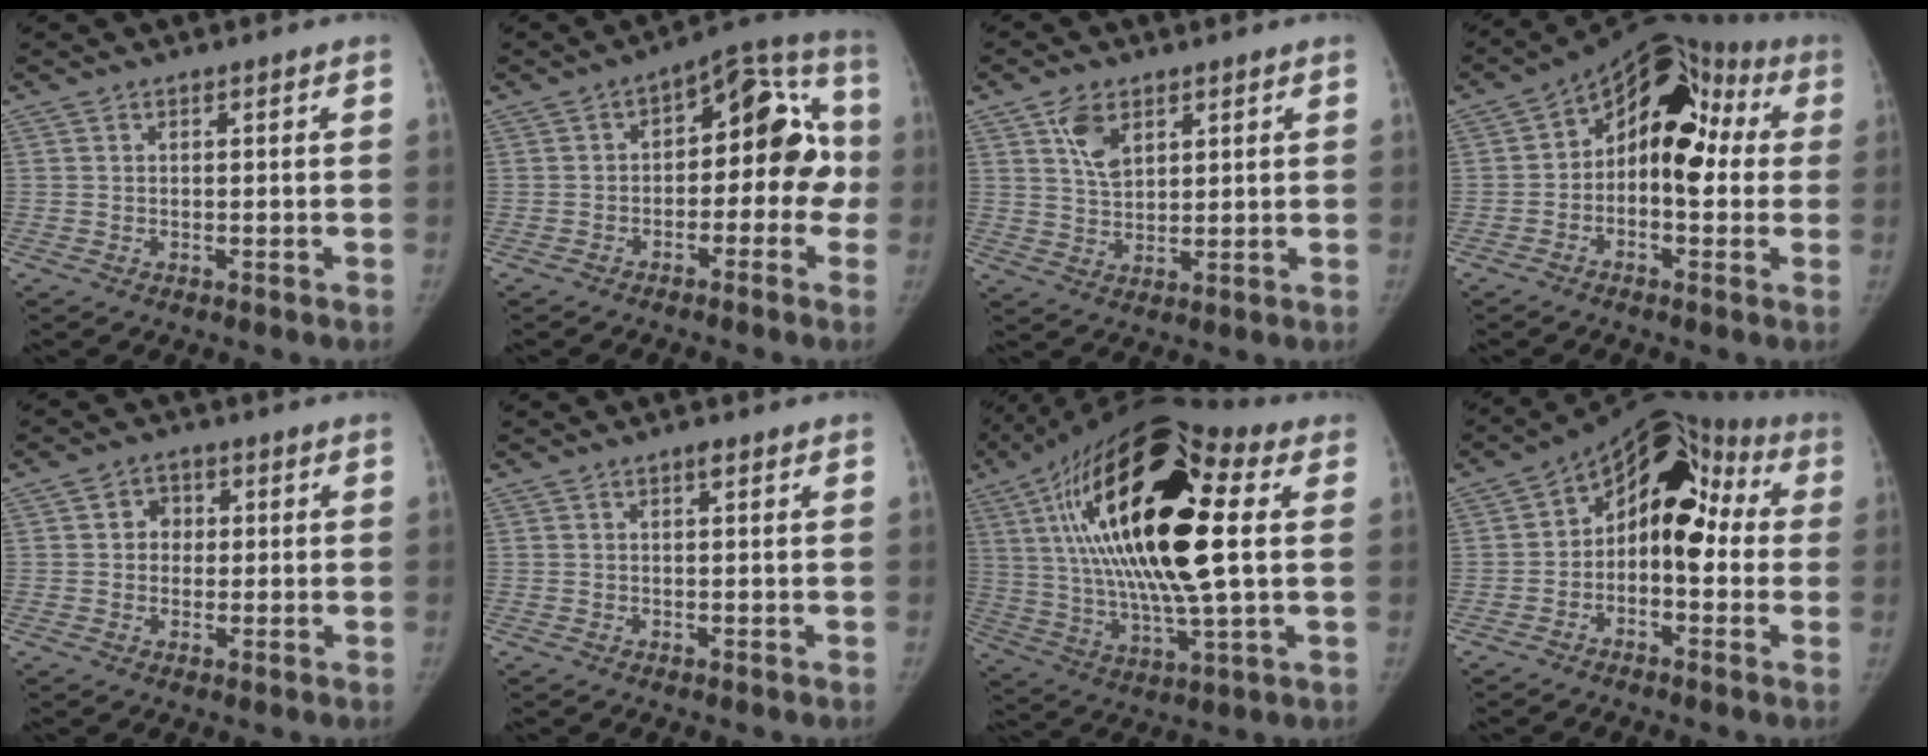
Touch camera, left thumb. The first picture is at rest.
{"total": 16.3, "force": [-1.5, 9.2, 13.4], "torque": [-0.120, 0.056, -0.033]}
{"total": 6.4, "force": [3.1, 4.0, 4.0], "torque": [-0.053, -0.018, 0.060]}
{"total": 15.6, "force": [0.9, 10.0, 11.9], "torque": [-0.115, 0.051, -0.004]}
{"total": 4.2, "force": [0.4, 3.7, 1.9], "torque": [0.002, 0.008, 0.000]}
{"total": 0.8, "force": [0.4, 0.2, 0.7], "torque": [-0.010, 0.001, 0.006]}
{"total": 28.8, "force": [5.9, 9.3, 26.6], "torque": [-0.505, 0.002, 0.084]}
{"total": 15.1, "force": [0.3, 9.7, 11.6], "torque": [-0.112, 0.055, -0.015]}